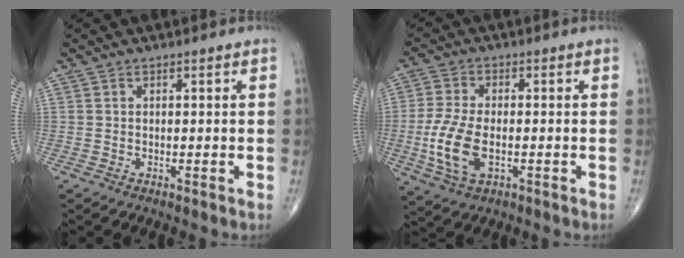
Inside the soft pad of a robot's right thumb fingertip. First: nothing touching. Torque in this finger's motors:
{"motor_torque": [-0.37, 0.53, 0.50, 0.53, 0.27]}